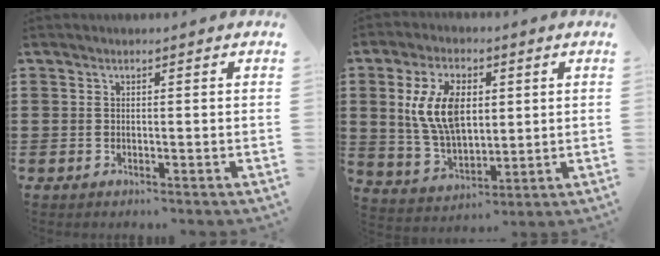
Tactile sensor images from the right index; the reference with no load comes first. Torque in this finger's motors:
{"motor_torque": [1.19, 0.41, 1.05, 0.21]}